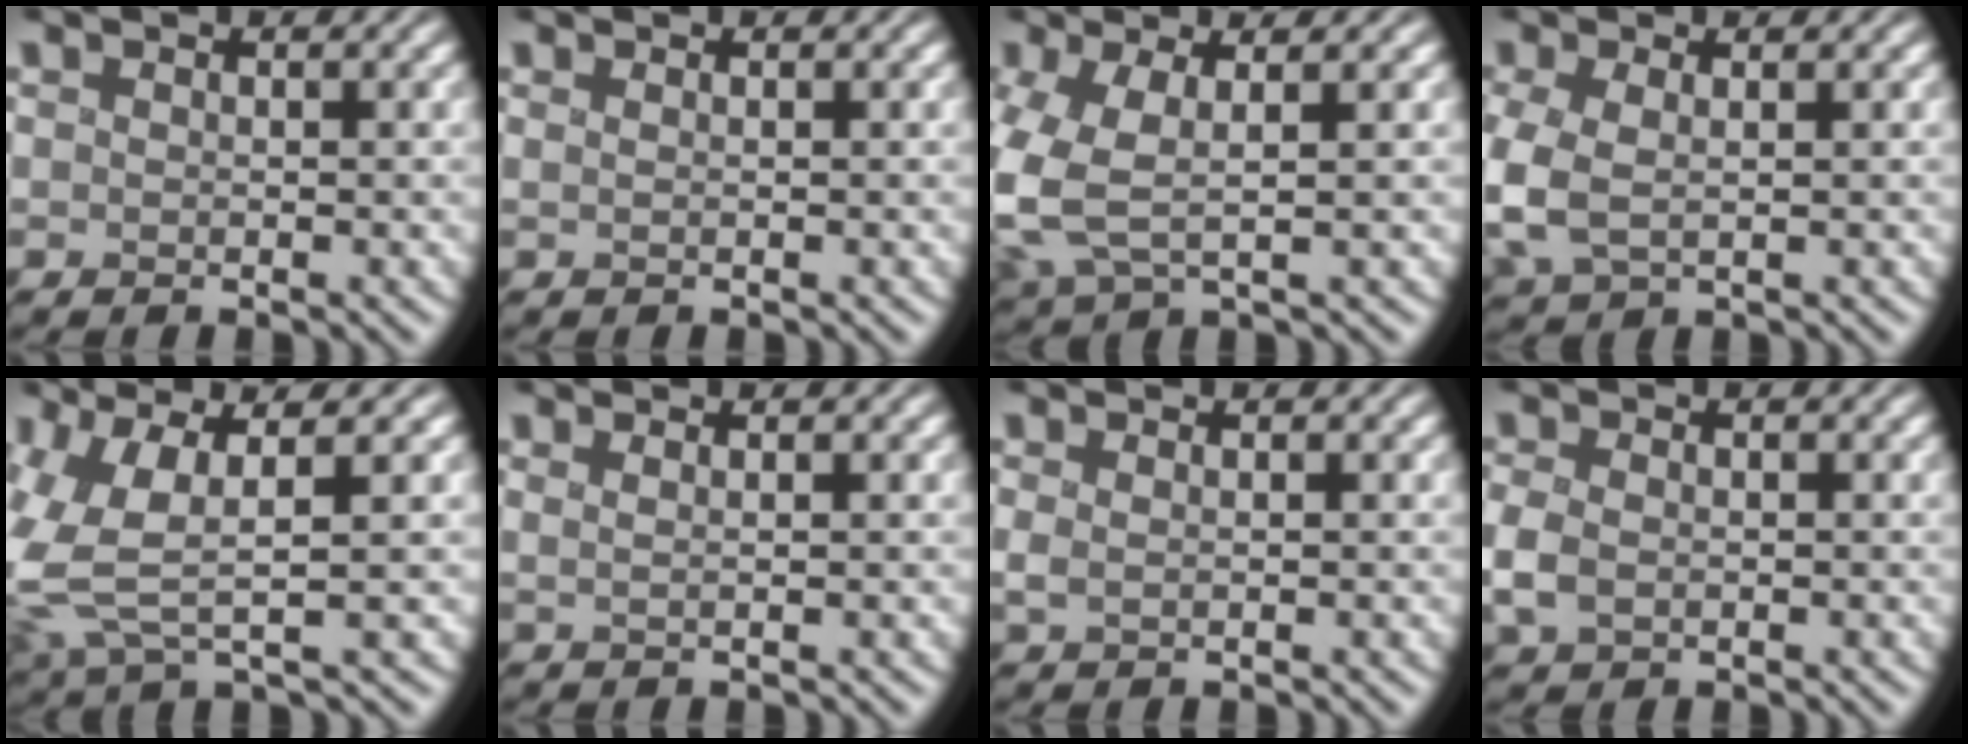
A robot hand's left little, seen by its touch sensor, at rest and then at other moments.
{"total": 0.0}
{"total": 5.7, "force": [-0.3, 2.7, 5.1], "torque": [-0.134, 0.000, -0.007]}
{"total": 4.4, "force": [-0.7, 2.6, 3.5], "torque": [-0.096, -0.006, -0.013]}
{"total": 6.4, "force": [0.3, 2.6, 5.9], "torque": [-0.146, 0.003, 0.006]}
{"total": 0.9, "force": [0.5, 0.1, 0.7], "torque": [-0.004, 0.002, 0.000]}
{"total": 0.8, "force": [0.3, 0.3, 0.6], "torque": [-0.015, -0.002, 0.007]}
{"total": 2.7, "force": [-0.6, 1.9, 1.7], "torque": [-0.047, 0.001, -0.013]}